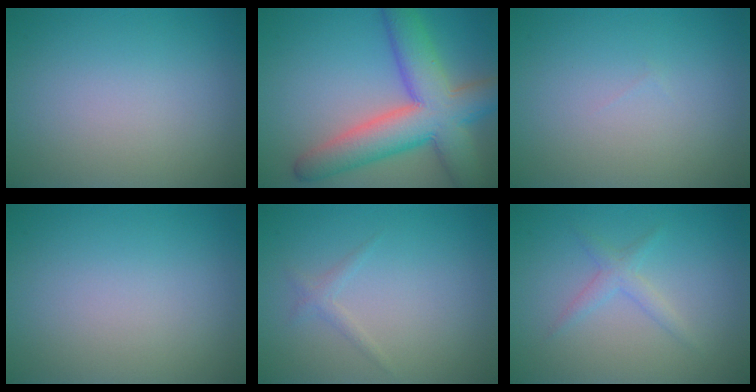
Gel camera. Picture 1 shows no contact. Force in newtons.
{"total": 9.7, "press": 9.6, "slide": 0.4}
{"total": 0.0}
{"total": 0.0}
{"total": 0.9, "press": 0.9, "slide": 0.1}
{"total": 1.6, "press": 1.6, "slide": 0.1}